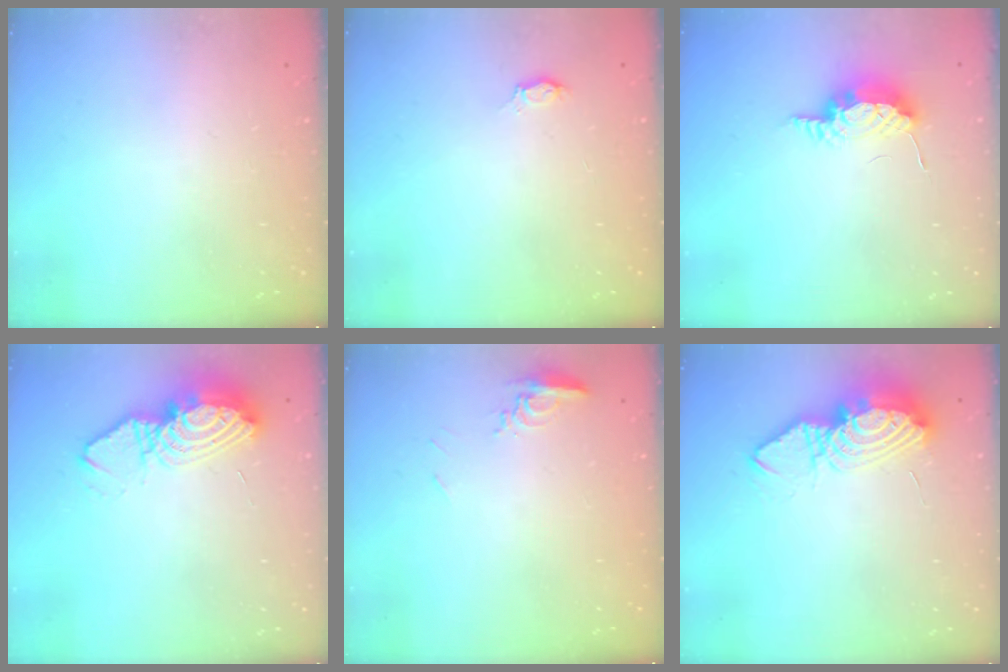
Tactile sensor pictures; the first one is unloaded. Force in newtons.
{"total": 2.0, "press": 2.0, "slide": 0.3}
{"total": 8.6, "press": 8.1, "slide": 2.7}
{"total": 12.2, "press": 12.1, "slide": 0.9}
{"total": 8.3, "press": 8.1, "slide": 1.9}
{"total": 12.6, "press": 12.5, "slide": 1.3}